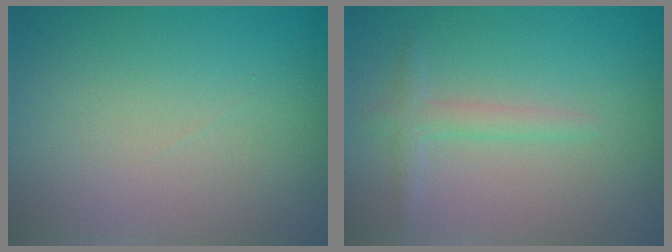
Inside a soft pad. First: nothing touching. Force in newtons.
{"total": 1.8, "press": 1.8, "slide": 0.1}